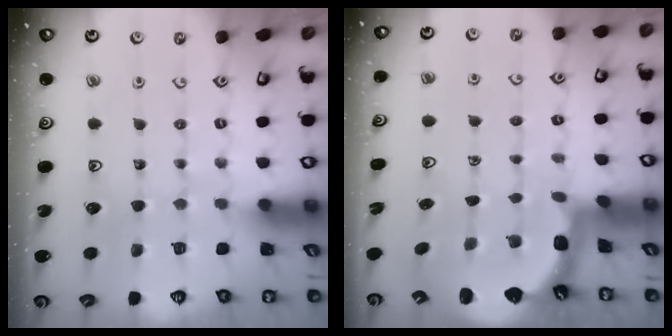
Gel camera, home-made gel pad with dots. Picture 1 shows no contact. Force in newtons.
{"total": 2.5, "press": 1.7, "slide": 1.8}